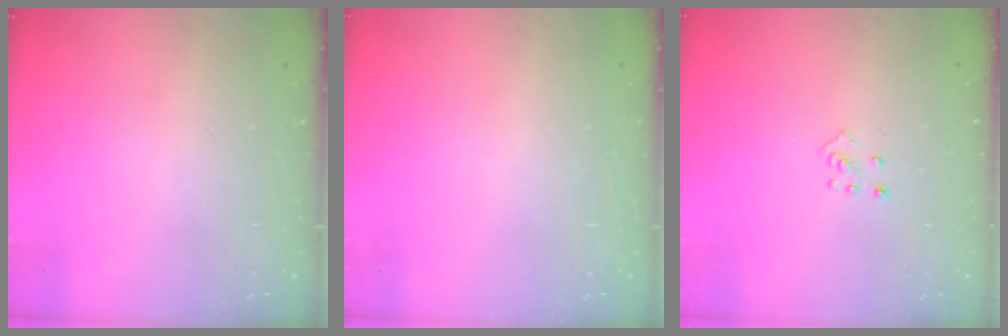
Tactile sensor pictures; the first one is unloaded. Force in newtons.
{"total": 0.0}
{"total": 3.4, "press": 3.4, "slide": 0.3}